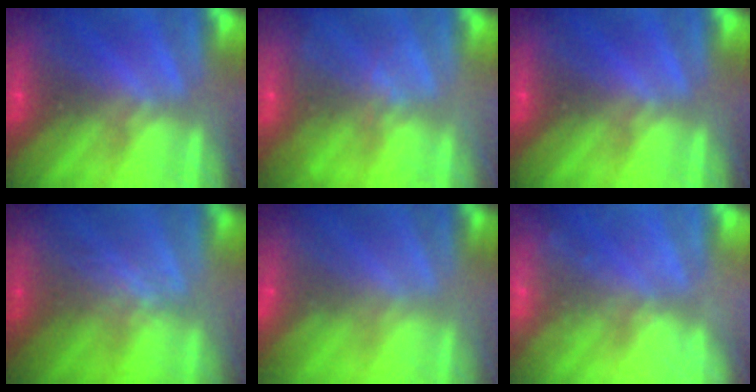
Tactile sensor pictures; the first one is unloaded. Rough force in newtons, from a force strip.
{"total": 2.3}
{"total": 0.0}
{"total": 2.4}
{"total": 3.0}
{"total": 2.4}